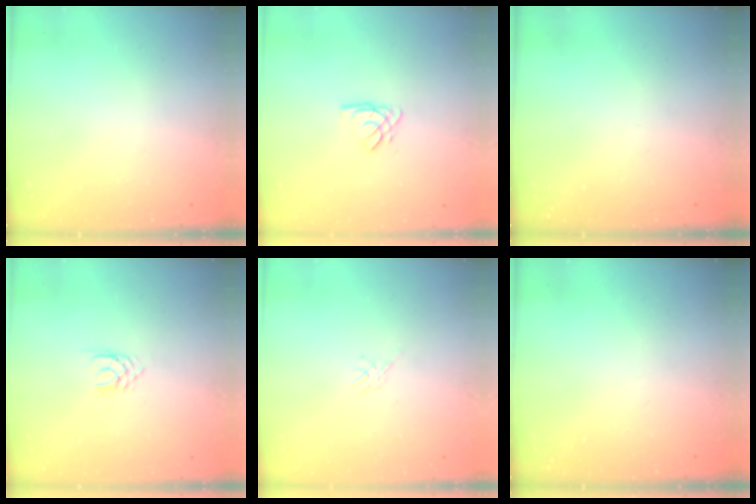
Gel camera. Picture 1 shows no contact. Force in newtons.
{"total": 2.7, "press": 2.7, "slide": 0.3}
{"total": 0.0}
{"total": 1.7, "press": 1.7, "slide": 0.2}
{"total": 1.1, "press": 1.1, "slide": 0.3}
{"total": 0.0}